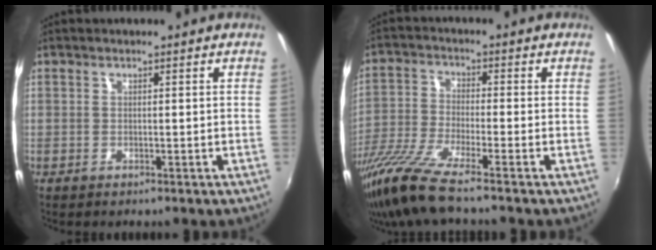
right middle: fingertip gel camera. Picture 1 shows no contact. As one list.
[{"total": 11.6, "force": [-9.0, 0.0, 7.3], "torque": [-0.158, -0.035, -0.176]}]